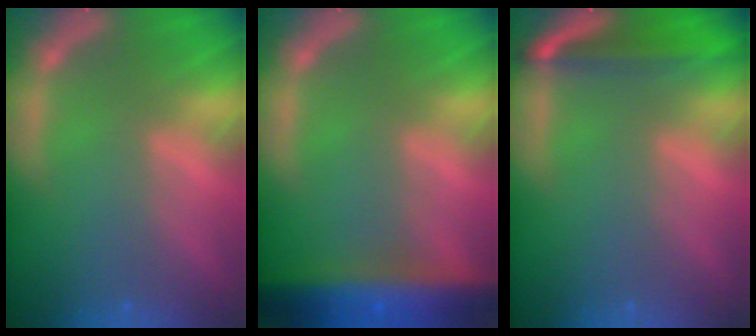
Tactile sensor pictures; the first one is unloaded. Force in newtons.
{"total": 9.6}
{"total": 5.0}